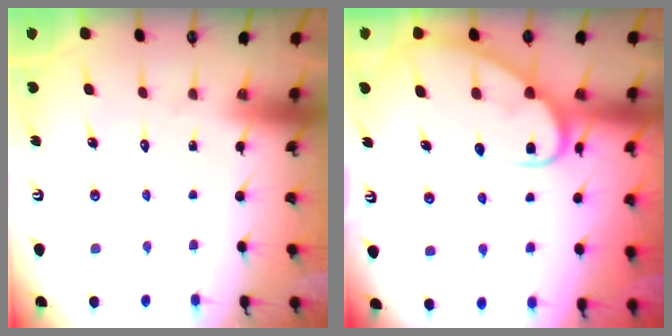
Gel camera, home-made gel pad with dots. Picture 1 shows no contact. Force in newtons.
{"total": 12.1, "press": 12.1, "slide": 1.0}